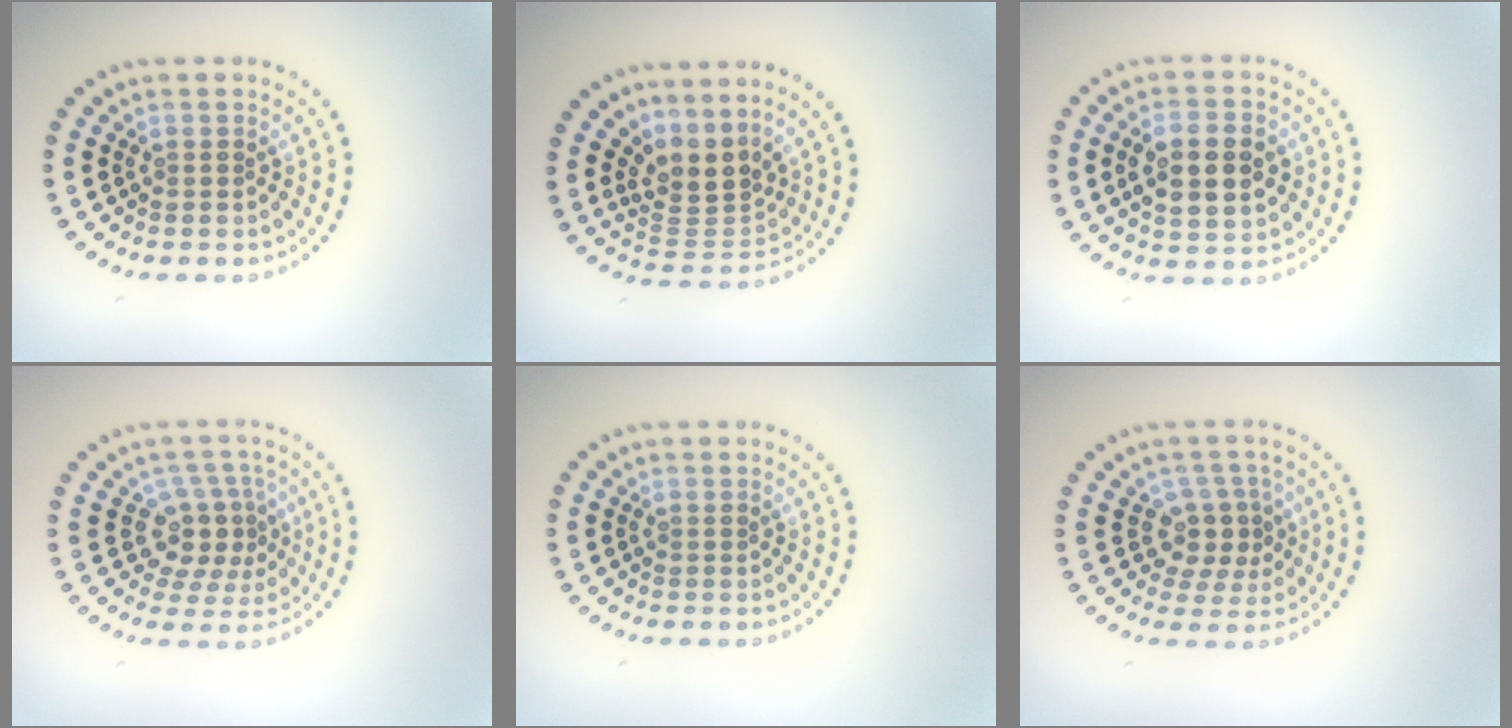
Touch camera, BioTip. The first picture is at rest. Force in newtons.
{"total": 3.6, "press": 2.7, "slide": 2.4}
{"total": 5.6, "press": 5.5, "slide": 0.4}
{"total": 3.7, "press": 3.1, "slide": 2.0}
{"total": 0.0}
{"total": 3.0, "press": 2.5, "slide": 1.7}